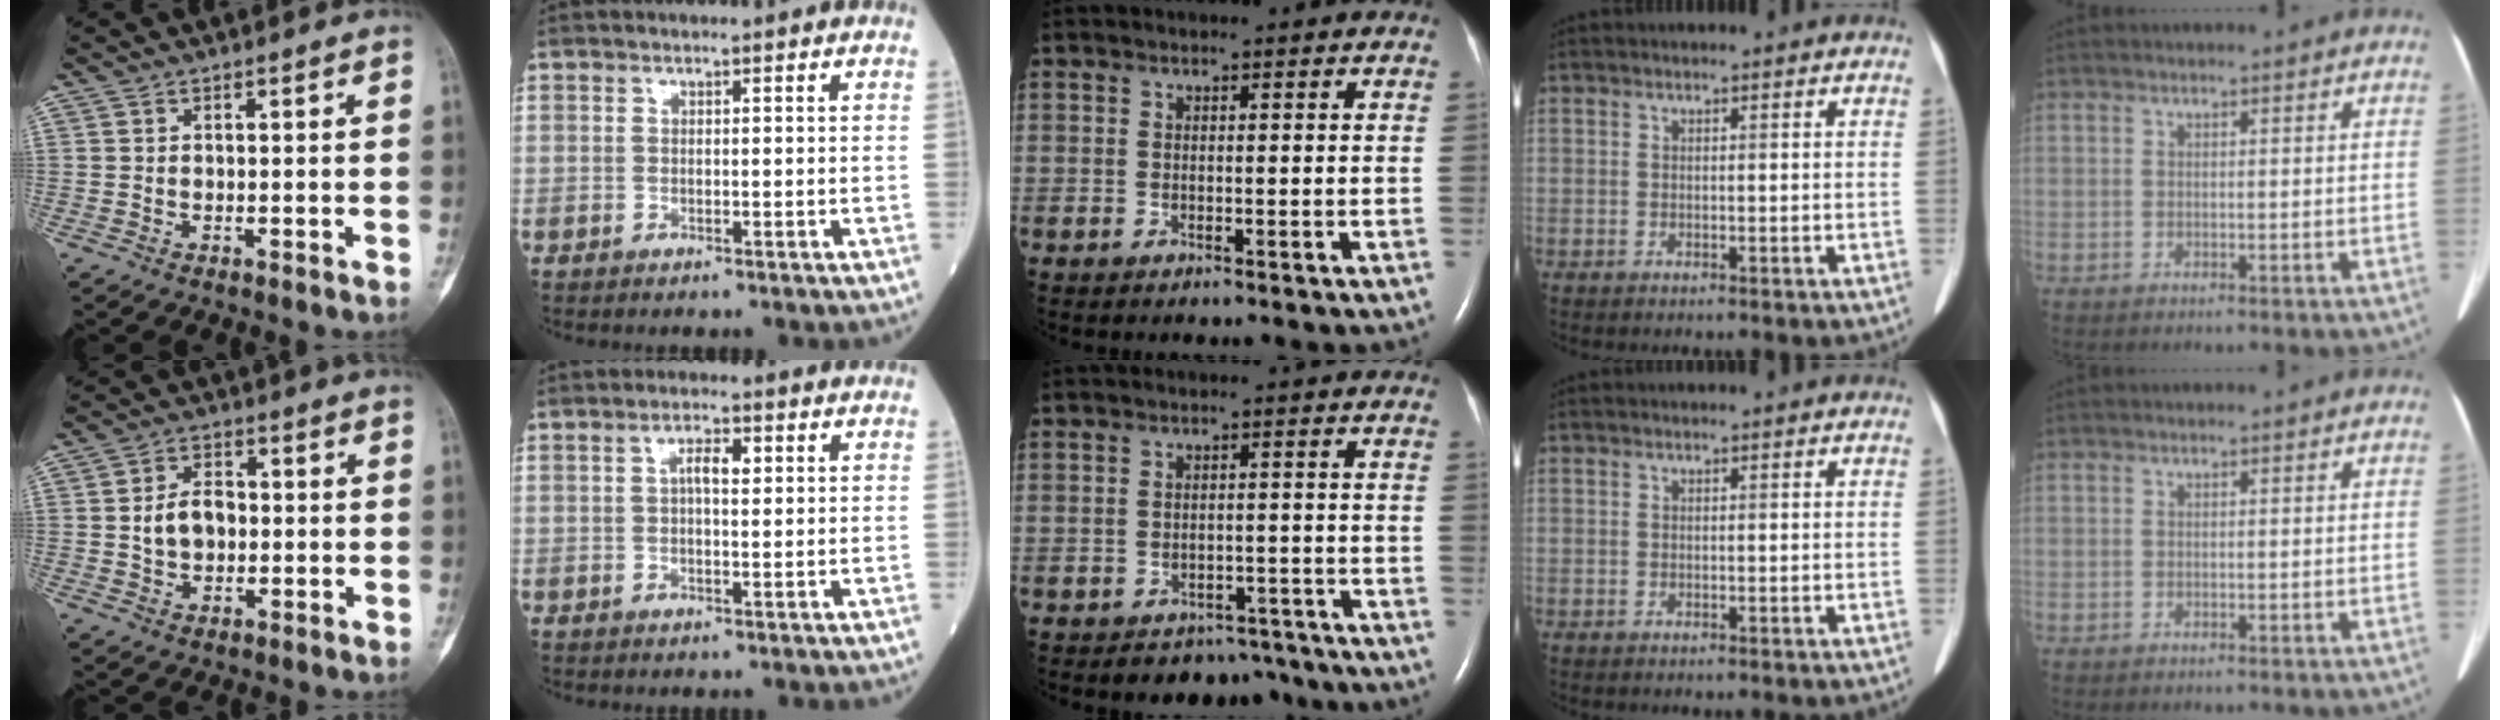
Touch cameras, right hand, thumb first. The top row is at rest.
{"thumb": {"total": 6.6, "force": [-0.2, 4.7, 4.6], "torque": [-0.067, 0.015, -0.004]}, "index": {"total": 3.2, "force": [0.8, 1.0, 2.9], "torque": [-0.054, 0.006, 0.011]}, "middle": {"total": 5.9, "force": [-4.9, 3.2, 0.1], "torque": [0.012, 0.018, -0.059]}}